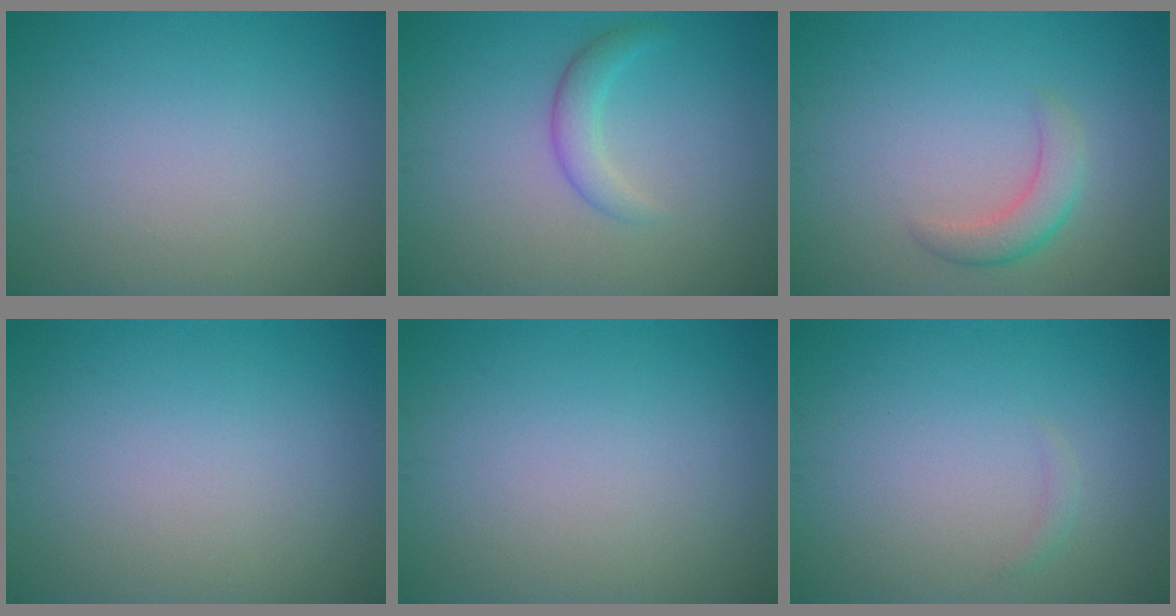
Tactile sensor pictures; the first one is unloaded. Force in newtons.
{"total": 2.1, "press": 2.1, "slide": 0.1}
{"total": 2.5, "press": 2.5, "slide": 0.0}
{"total": 0.0}
{"total": 0.0}
{"total": 0.7, "press": 0.7, "slide": 0.0}